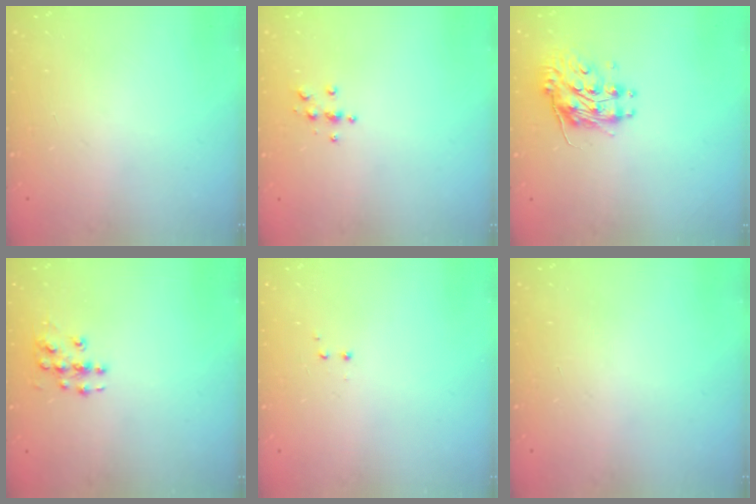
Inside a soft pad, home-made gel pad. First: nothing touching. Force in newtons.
{"total": 3.9, "press": 3.9, "slide": 0.5}
{"total": 10.4, "press": 10.4, "slide": 0.8}
{"total": 6.1, "press": 6.1, "slide": 0.4}
{"total": 1.2, "press": 1.0, "slide": 0.6}
{"total": 0.0}